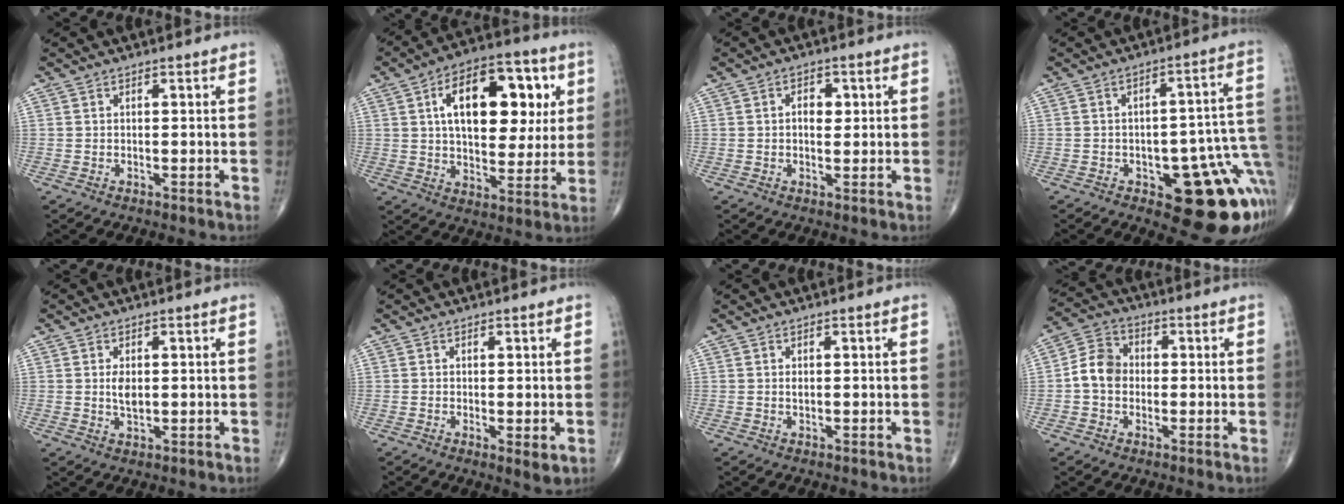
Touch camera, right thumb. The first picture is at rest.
{"total": 21.0, "force": [5.6, 11.4, 16.7], "torque": [-0.211, 0.005, 0.080]}
{"total": 3.6, "force": [0.6, 2.3, 2.7], "torque": [-0.028, 0.001, 0.007]}
{"total": 17.8, "force": [-5.7, 7.1, 15.3], "torque": [-0.111, 0.042, -0.054]}
{"total": 3.1, "force": [0.4, 1.6, 2.6], "torque": [-0.046, -0.006, 0.008]}
{"total": 2.7, "force": [-0.5, 0.7, 2.5], "torque": [-0.044, -0.011, -0.008]}
{"total": 0.7, "force": [0.1, 0.4, 0.6], "torque": [-0.010, 0.000, 0.002]}
{"total": 7.2, "force": [-0.6, 5.8, 4.2], "torque": [-0.064, 0.025, -0.024]}